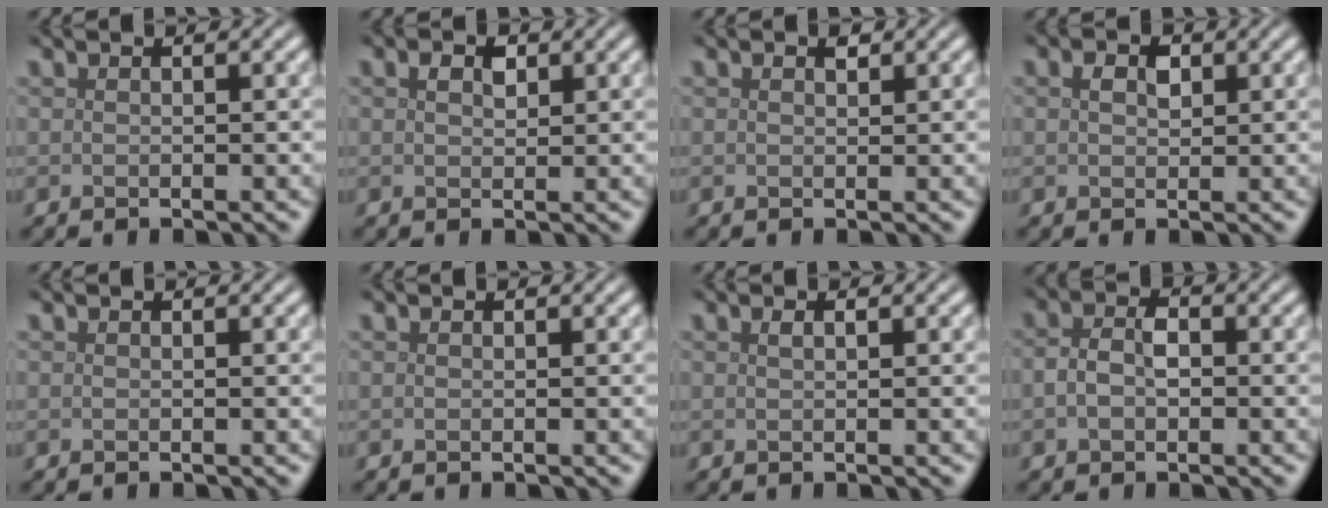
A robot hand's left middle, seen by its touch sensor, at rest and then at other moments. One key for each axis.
{"total": 1.5, "fx": 0.6, "fy": 0.9, "fz": 1.0, "tx": -0.018, "ty": 0.001, "tz": 0.011}
{"total": 0.7, "fx": 0.4, "fy": 0.4, "fz": 0.4, "tx": -0.007, "ty": -0.001, "tz": 0.006}
{"total": 1.8, "fx": 0.5, "fy": 1.1, "fz": 1.2, "tx": -0.024, "ty": 0.001, "tz": 0.008}
{"total": 0.0}
{"total": 0.0}
{"total": 0.7, "fx": 0.3, "fy": 0.2, "fz": 0.5, "tx": -0.011, "ty": 0.002, "tz": 0.005}
{"total": 2.4, "fx": -0.1, "fy": 1.5, "fz": 1.9, "tx": -0.040, "ty": 0.004, "tz": -0.006}